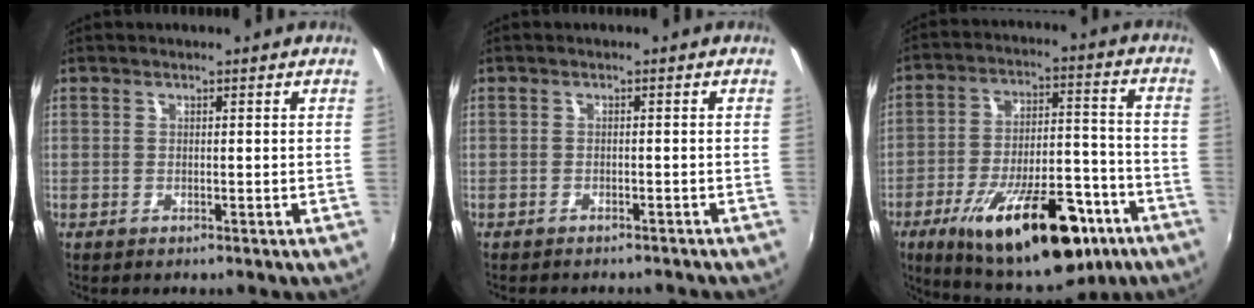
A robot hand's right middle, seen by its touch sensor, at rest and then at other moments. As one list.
[{"total": 4.1, "force": [-3.7, 1.2, 1.4], "torque": [-0.035, -0.013, -0.053]}, {"total": 24.0, "force": [-13.8, 9.1, 17.4], "torque": [-0.285, -0.015, -0.196]}]